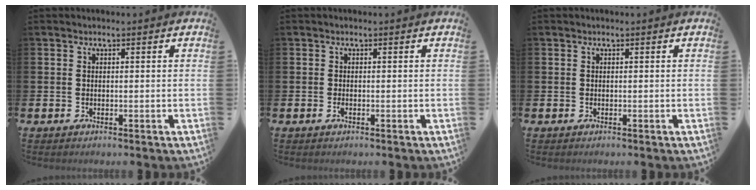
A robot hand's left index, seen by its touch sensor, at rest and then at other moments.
{"total": 0.7, "force": [-0.3, 0.2, 0.5], "torque": [-0.017, 0.001, -0.004]}
{"total": 0.0}